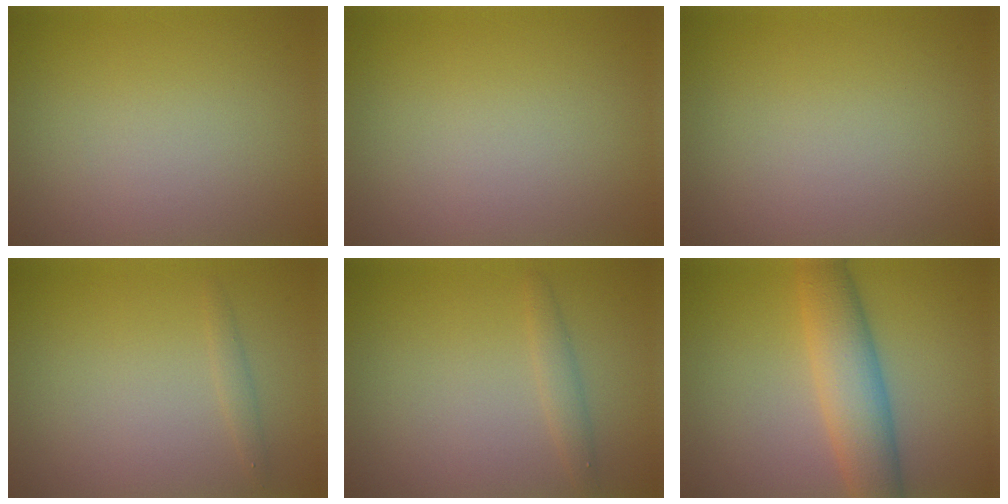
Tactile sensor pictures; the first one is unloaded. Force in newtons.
{"total": 0.0}
{"total": 0.0}
{"total": 0.8, "press": 0.8, "slide": 0.1}
{"total": 1.3, "press": 1.3, "slide": 0.1}
{"total": 5.7, "press": 5.7, "slide": 0.1}